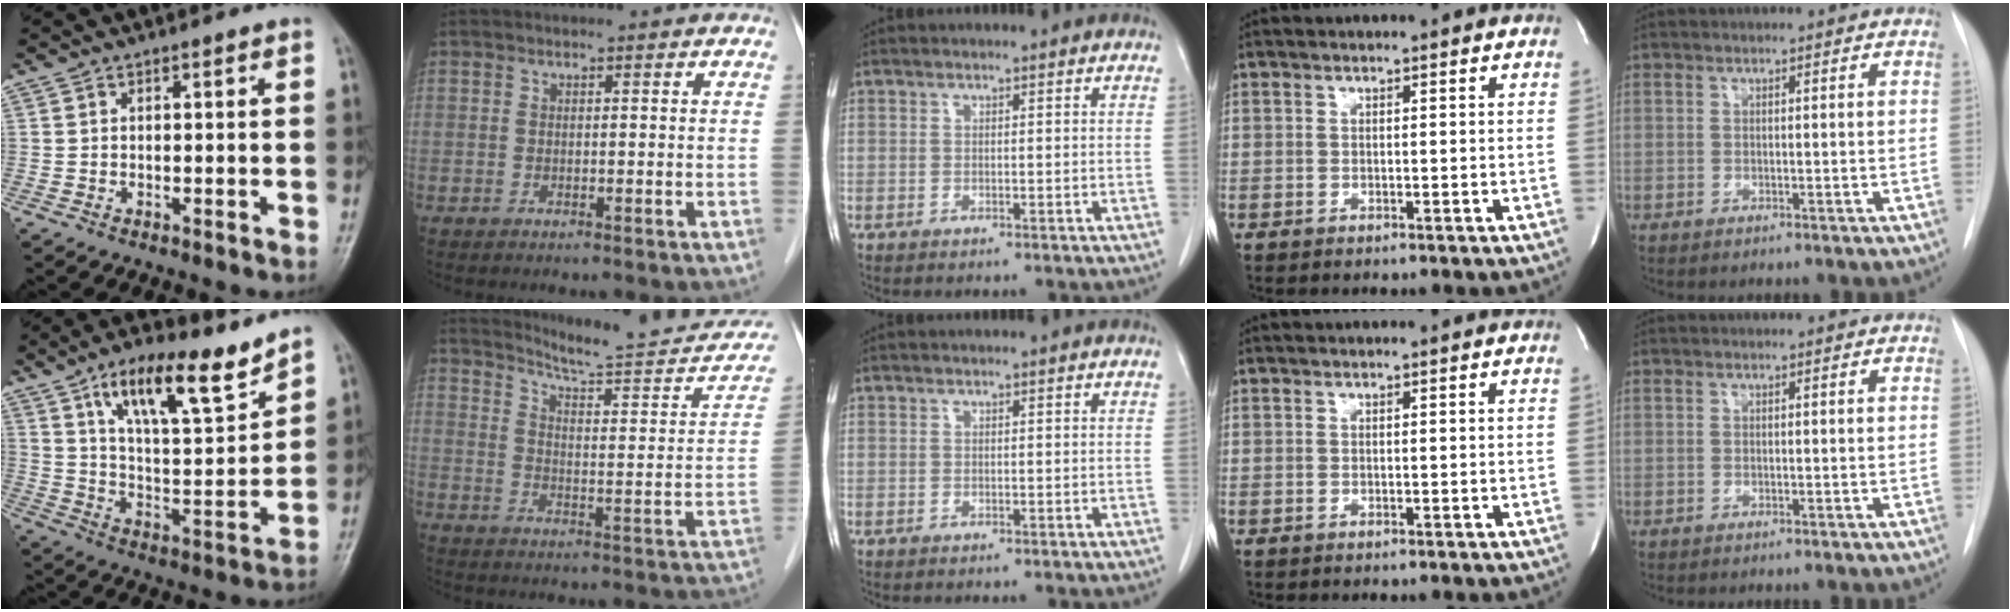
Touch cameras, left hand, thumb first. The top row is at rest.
{"thumb": {"total": 15.8, "force": [10.5, 4.7, 10.8], "torque": [-0.155, -0.059, 0.186]}, "index": {"total": 17.9, "force": [17.0, 1.4, 5.5], "torque": [-0.068, -0.064, 0.216]}}